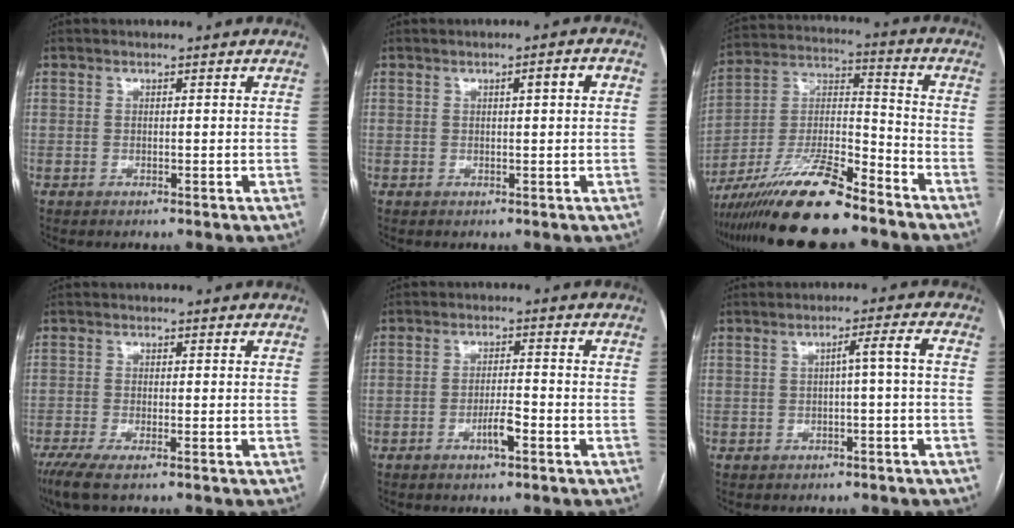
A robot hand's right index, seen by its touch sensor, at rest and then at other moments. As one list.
[{"total": 2.5, "force": [0.5, 0.3, 2.4], "torque": [-0.035, 0.008, 0.008]}, {"total": 16.2, "force": [-12.8, 2.3, 9.6], "torque": [-0.187, -0.002, -0.230]}, {"total": 4.2, "force": [-2.8, 0.4, 3.1], "torque": [-0.056, -0.012, -0.052]}, {"total": 3.5, "force": [-1.8, 0.5, 3.0], "torque": [-0.055, 0.000, -0.032]}, {"total": 2.9, "force": [-0.4, -0.4, 2.8], "torque": [-0.043, 0.013, -0.002]}]